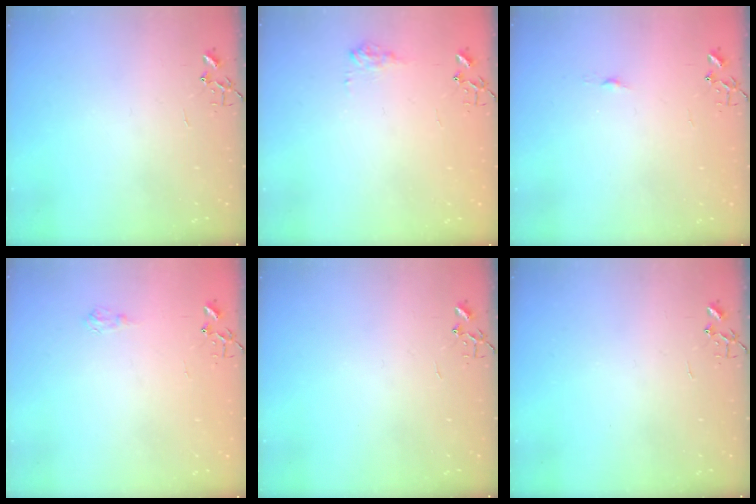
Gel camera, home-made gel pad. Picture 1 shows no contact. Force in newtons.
{"total": 7.8, "press": 7.8, "slide": 0.1}
{"total": 3.4, "press": 3.4, "slide": 0.4}
{"total": 5.7, "press": 5.7, "slide": 0.6}
{"total": 0.0}
{"total": 0.0}